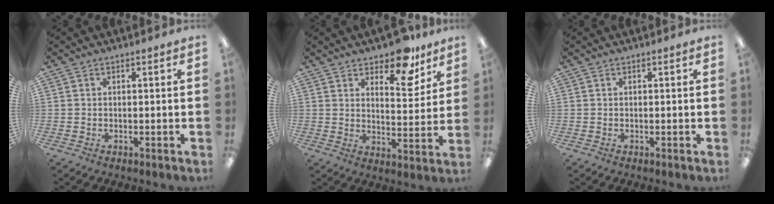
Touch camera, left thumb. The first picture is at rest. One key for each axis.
{"total": 11.3, "fx": 8.9, "fy": 4.5, "fz": 5.3, "tx": -0.060, "ty": -0.061, "tz": 0.154}
{"total": 0.0}